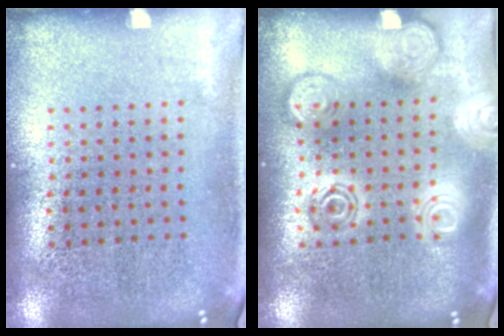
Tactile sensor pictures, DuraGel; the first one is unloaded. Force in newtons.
{"total": 3.0, "press": 3.0, "slide": 0.4}